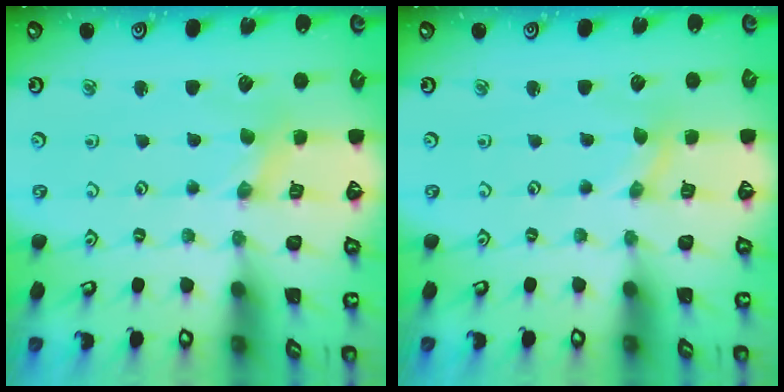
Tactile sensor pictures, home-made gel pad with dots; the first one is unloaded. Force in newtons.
{"total": 0.0}